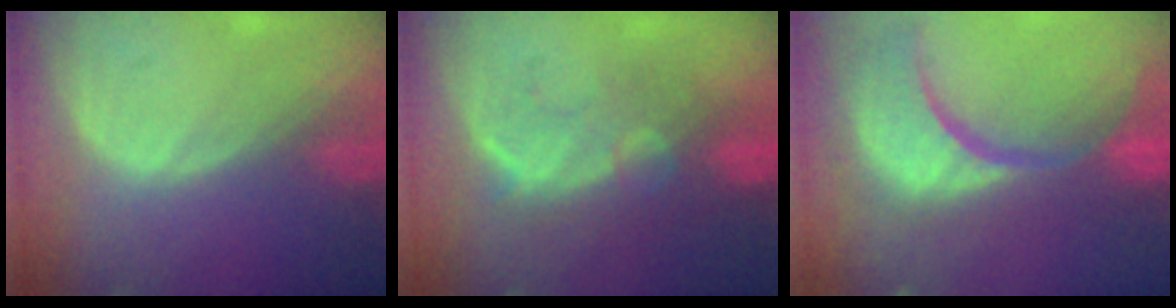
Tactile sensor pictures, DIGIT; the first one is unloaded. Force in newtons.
{"total": 9.4, "press": 8.7, "slide": 3.4}
{"total": 15.4, "press": 12.1, "slide": 9.5}